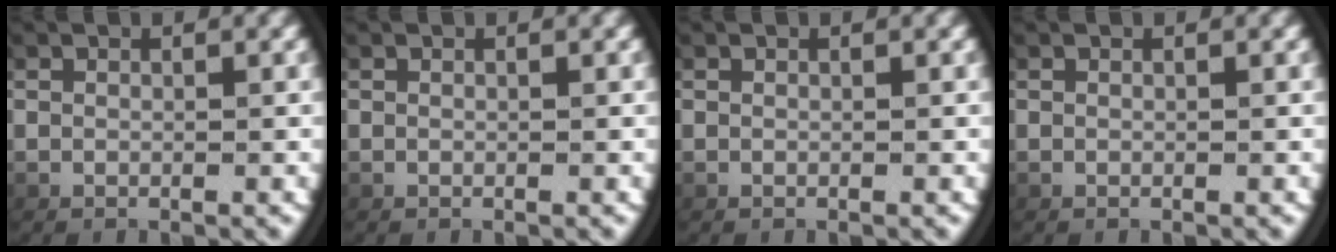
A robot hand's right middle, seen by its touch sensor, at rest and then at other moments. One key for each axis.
{"total": 0.0}
{"total": 0.0}
{"total": 0.0}